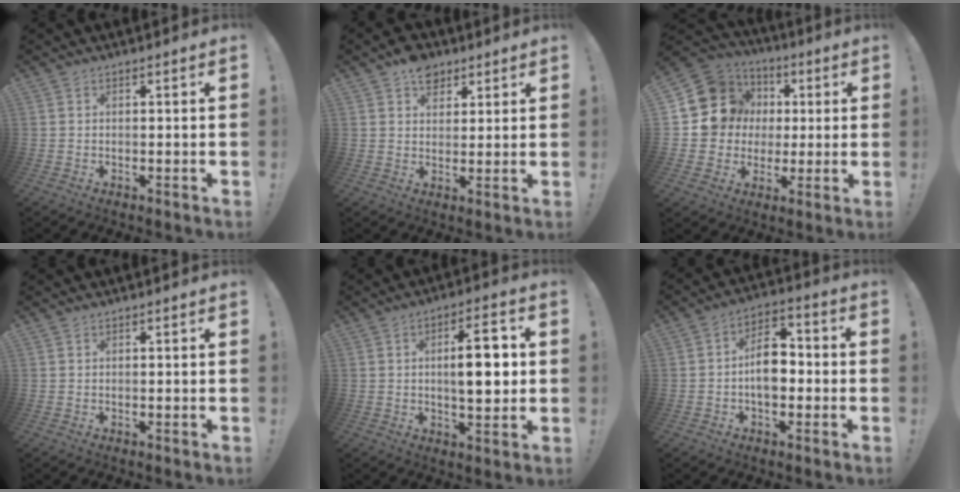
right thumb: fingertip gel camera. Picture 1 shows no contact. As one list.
[{"total": 7.6, "force": [4.5, 5.4, 3.0], "torque": [-0.026, -0.022, 0.083]}, {"total": 13.4, "force": [2.7, 12.5, 3.9], "torque": [-0.055, -0.007, 0.078]}, {"total": 0.0}, {"total": 10.8, "force": [0.7, 3.8, 10.0], "torque": [-0.144, -0.002, 0.003]}, {"total": 10.7, "force": [-1.5, 6.9, 8.0], "torque": [-0.126, 0.018, -0.026]}]